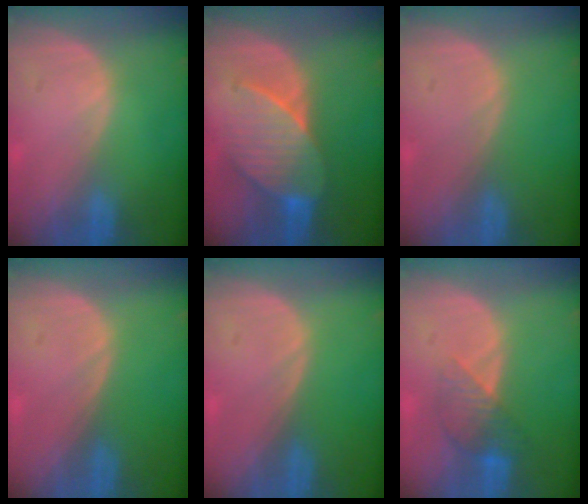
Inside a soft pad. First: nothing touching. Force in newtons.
{"total": 7.5, "press": 7.4, "slide": 0.5}
{"total": 0.0}
{"total": 0.0}
{"total": 0.0}
{"total": 4.2, "press": 4.2, "slide": 0.4}